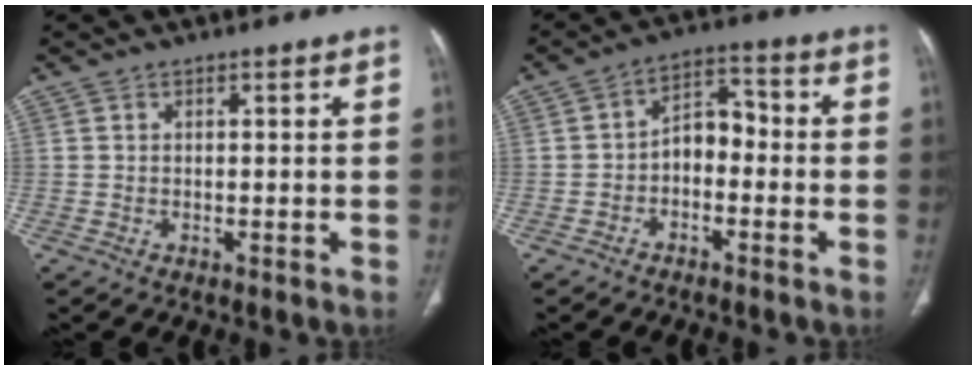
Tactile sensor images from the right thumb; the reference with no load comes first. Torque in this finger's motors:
{"motor_torque": [-0.12, 0.09, 0.62, -0.35, -0.01]}